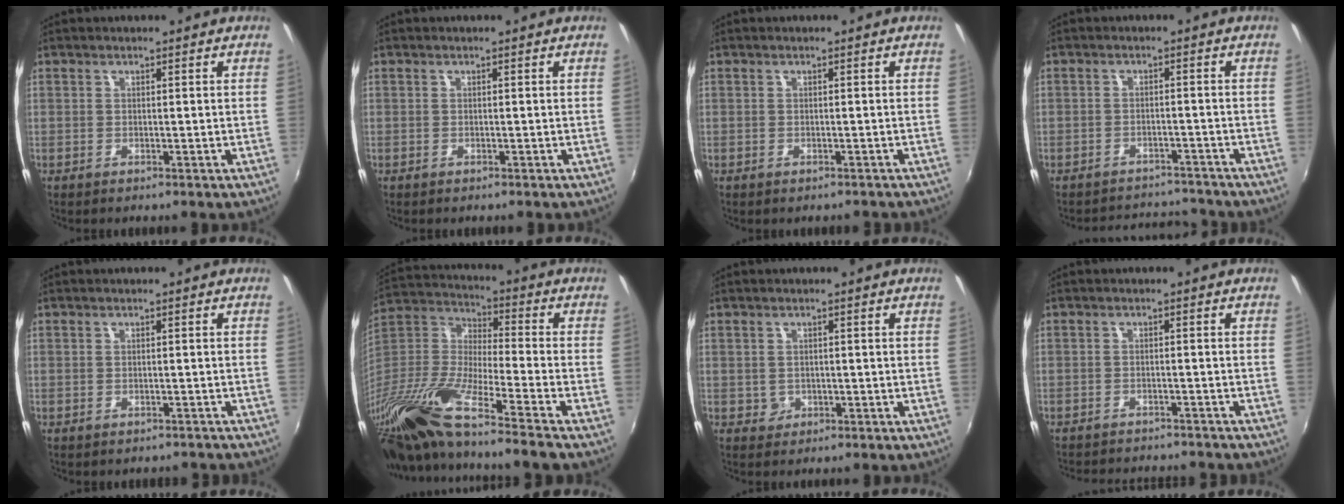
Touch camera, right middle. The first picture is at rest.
{"total": 0.0}
{"total": 1.3, "force": [-1.1, 0.7, 0.4], "torque": [-0.009, -0.004, -0.012]}
{"total": 8.2, "force": [-7.5, 3.2, 1.2], "torque": [-0.034, 0.026, -0.098]}
{"total": 3.1, "force": [-2.8, 1.2, 0.8], "torque": [-0.011, -0.008, -0.031]}
{"total": 25.1, "force": [-18.3, 1.7, 17.1], "torque": [-0.301, -0.051, -0.340]}
{"total": 1.4, "force": [-0.2, 1.4, 0.2], "torque": [0.000, -0.001, -0.001]}
{"total": 9.9, "force": [-9.0, 2.4, 3.2], "torque": [-0.077, -0.015, -0.126]}